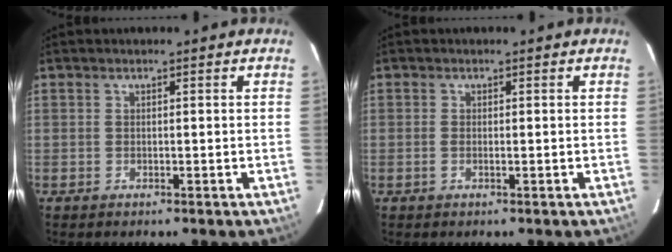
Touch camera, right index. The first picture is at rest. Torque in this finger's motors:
{"motor_torque": [-0.09, -0.03, 0.01, 0.01]}